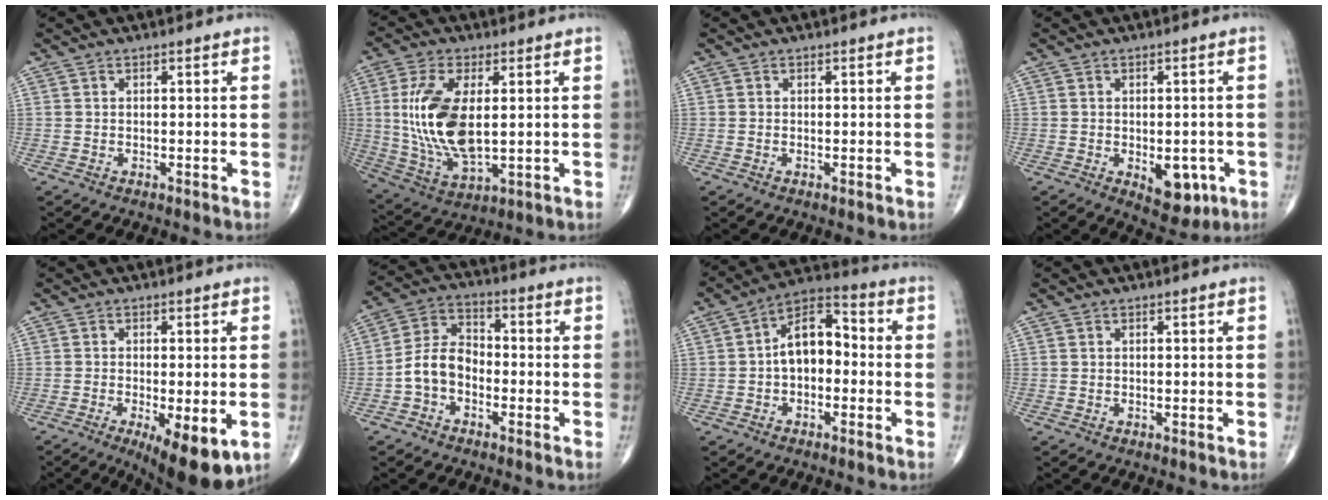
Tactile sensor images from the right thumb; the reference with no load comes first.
{"total": 15.5, "force": [1.6, 7.3, 13.6], "torque": [-0.281, -0.015, 0.042]}
{"total": 0.0}
{"total": 7.3, "force": [-2.2, 4.0, 5.6], "torque": [-0.046, -0.001, -0.018]}
{"total": 11.5, "force": [-4.4, 3.8, 9.9], "torque": [-0.140, -0.018, -0.060]}
{"total": 7.8, "force": [-2.6, 5.4, 5.0], "torque": [-0.082, 0.037, -0.063]}
{"total": 10.0, "force": [-0.7, 6.2, 7.8], "torque": [-0.104, 0.039, -0.028]}
{"total": 0.0}